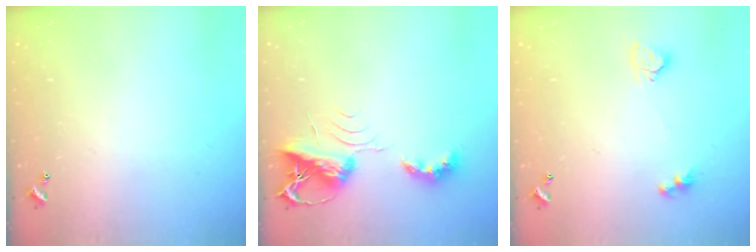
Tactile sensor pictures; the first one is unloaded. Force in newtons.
{"total": 7.1, "press": 7.0, "slide": 0.7}
{"total": 3.8, "press": 3.7, "slide": 0.2}